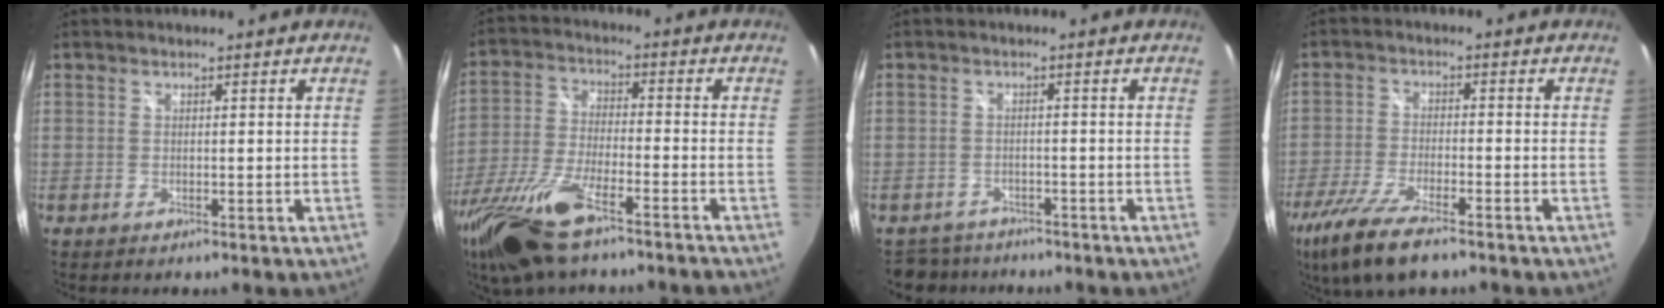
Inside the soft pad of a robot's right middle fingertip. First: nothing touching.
{"total": 19.3, "force": [-13.7, 4.9, 12.7], "torque": [-0.274, -0.055, -0.253]}
{"total": 5.0, "force": [-4.2, 2.8, 0.3], "torque": [-0.019, 0.004, -0.067]}
{"total": 12.2, "force": [-8.5, 3.1, 8.3], "torque": [-0.189, -0.042, -0.159]}